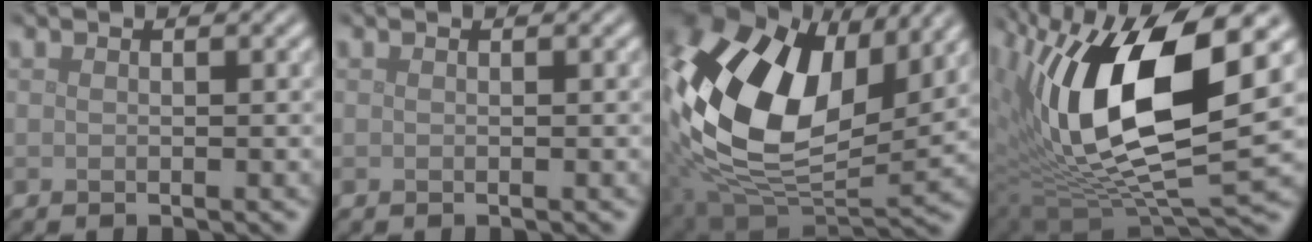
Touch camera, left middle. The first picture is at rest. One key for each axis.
{"total": 0.0}
{"total": 16.7, "fx": 4.4, "fy": 10.5, "fz": 12.3, "tx": -0.269, "ty": 0.013, "tz": 0.075}
{"total": 15.6, "fx": 3.8, "fy": 5.6, "fz": 14.1, "tx": -0.265, "ty": 0.003, "tz": 0.065}